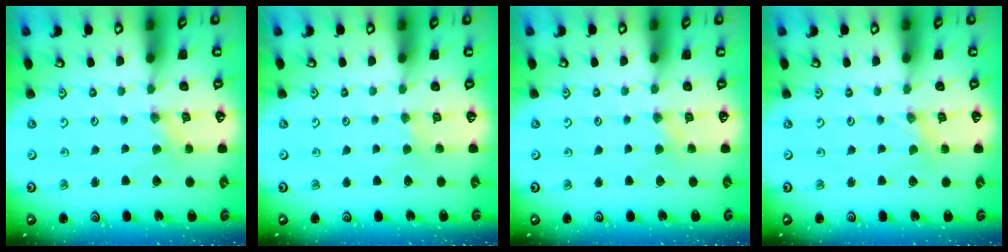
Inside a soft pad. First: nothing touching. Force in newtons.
{"total": 1.8, "press": 1.8, "slide": 0.3}
{"total": 2.7, "press": 2.7, "slide": 0.5}
{"total": 0.0}